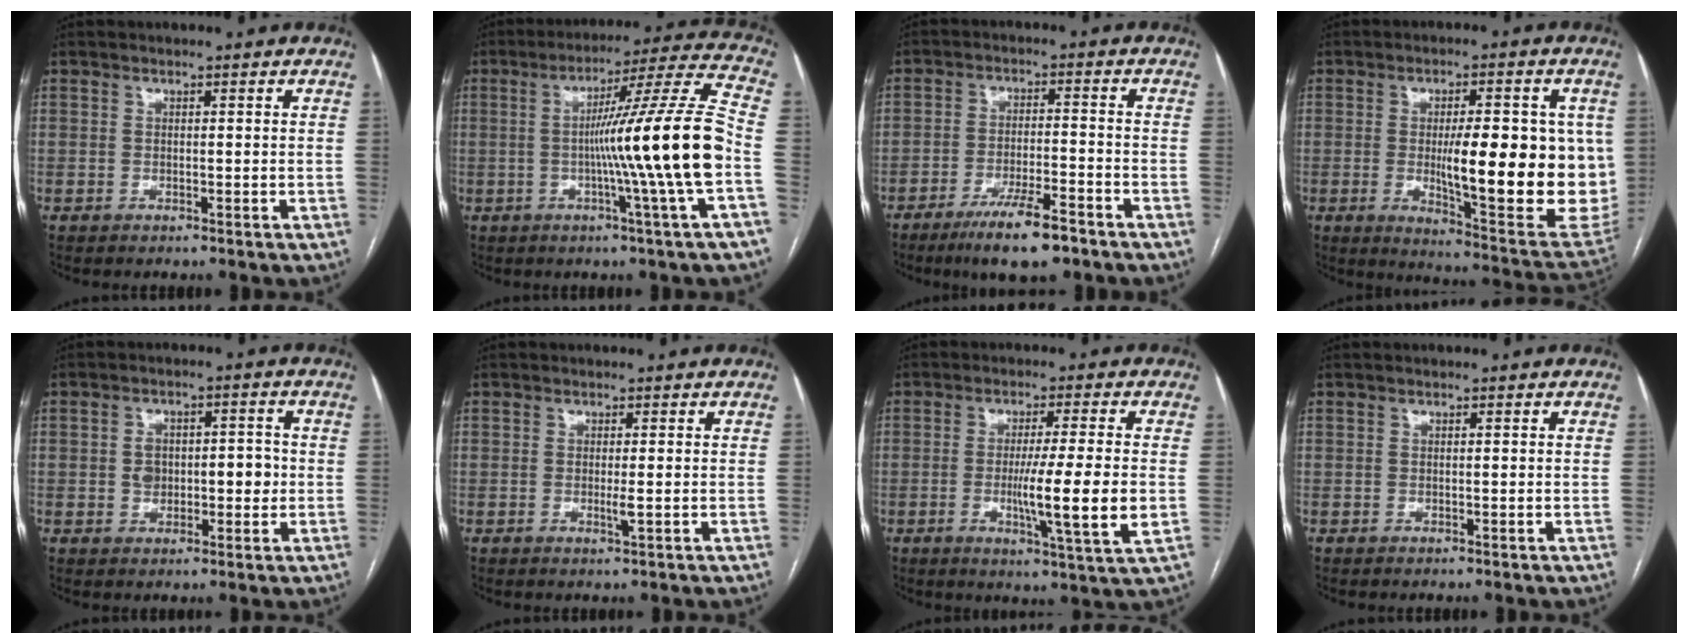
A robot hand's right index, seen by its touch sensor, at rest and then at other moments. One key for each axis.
{"total": 16.7, "fx": -2.8, "fy": -3.0, "fz": 16.2, "tx": -0.244, "ty": -0.005, "tz": -0.054}
{"total": 9.4, "fx": -6.6, "fy": 1.5, "fz": 6.5, "tx": -0.111, "ty": -0.015, "tz": -0.109}
{"total": 20.4, "fx": -0.4, "fy": 4.4, "fz": 20.0, "tx": -0.215, "ty": -0.005, "tz": 0.012}
{"total": 6.2, "fx": -0.3, "fy": 3.8, "fz": 4.9, "tx": -0.072, "ty": 0.023, "tz": 0.002}
{"total": 2.3, "fx": -0.4, "fy": 0.0, "fz": 2.2, "tx": -0.042, "ty": -0.006, "tz": -0.006}
{"total": 10.9, "fx": -1.5, "fy": -0.8, "fz": 10.8, "tx": -0.177, "ty": -0.026, "tz": -0.031}
{"total": 0.0}